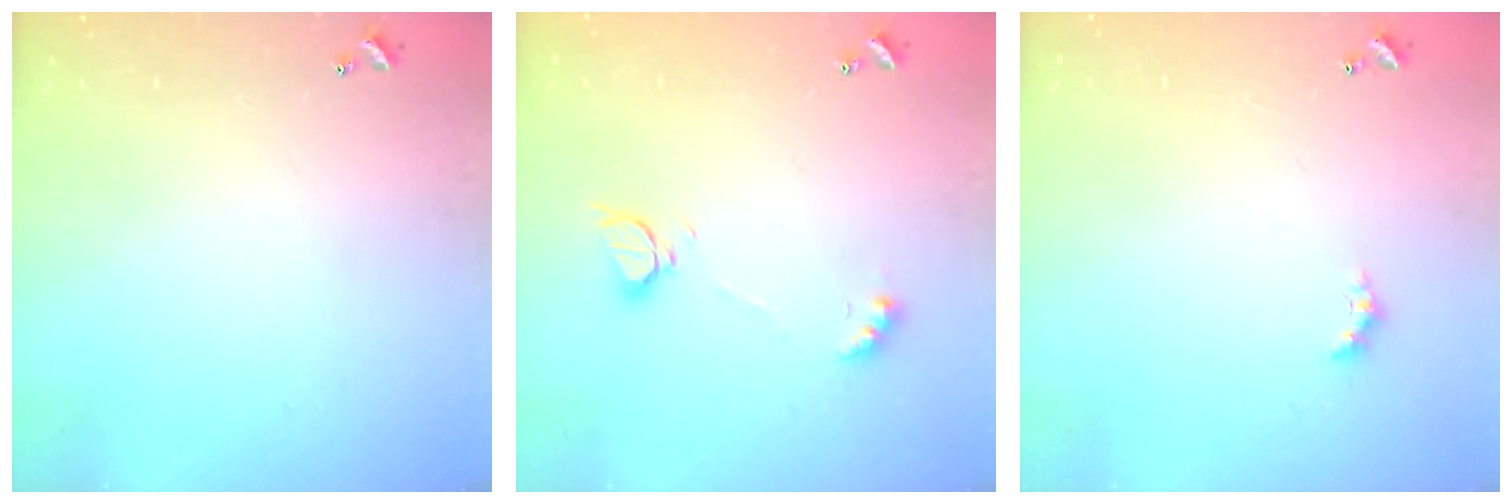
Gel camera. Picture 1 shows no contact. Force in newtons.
{"total": 4.6, "press": 4.6, "slide": 0.5}
{"total": 1.5, "press": 1.4, "slide": 0.6}